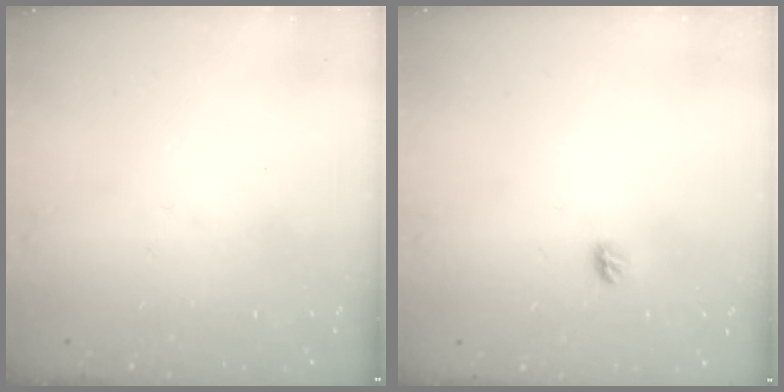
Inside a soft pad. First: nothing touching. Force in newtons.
{"total": 5.1, "press": 5.1, "slide": 0.5}